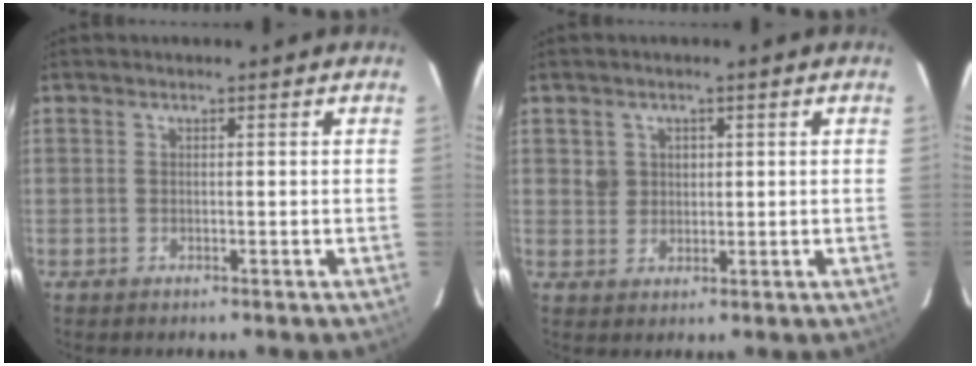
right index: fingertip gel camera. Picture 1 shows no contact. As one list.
[{"total": 3.2, "force": [1.0, 3.0, 0.5], "torque": [0.001, 0.013, 0.019]}]